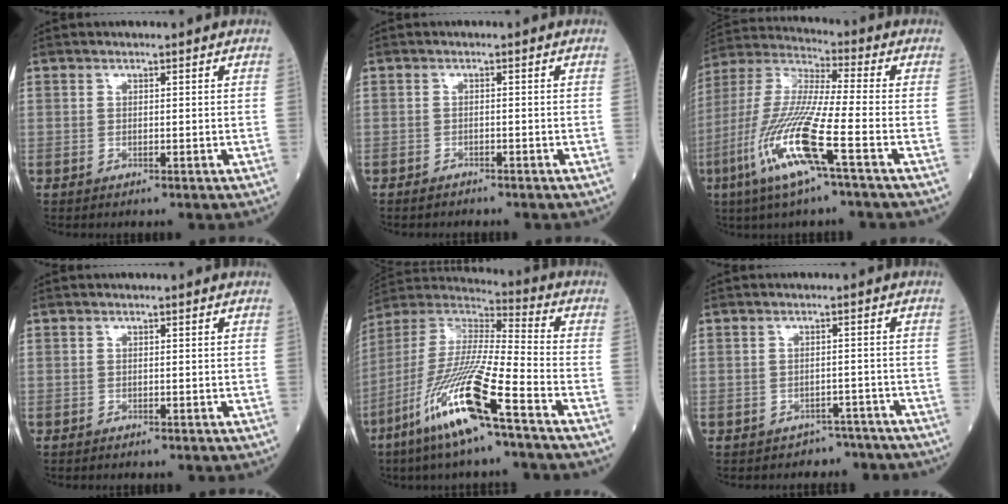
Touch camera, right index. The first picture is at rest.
{"total": 1.2, "force": [-1.1, 0.5, 0.1], "torque": [-0.008, 0.001, -0.020]}
{"total": 15.4, "force": [-6.4, 0.2, 14.0], "torque": [-0.302, -0.019, -0.130]}
{"total": 0.5, "force": [-0.5, 0.1, 0.1], "torque": [-0.006, 0.000, -0.012]}
{"total": 17.9, "force": [-9.5, 0.5, 15.1], "torque": [-0.337, -0.044, -0.191]}
{"total": 4.9, "force": [-4.3, 2.4, -0.4], "torque": [0.009, 0.020, -0.052]}